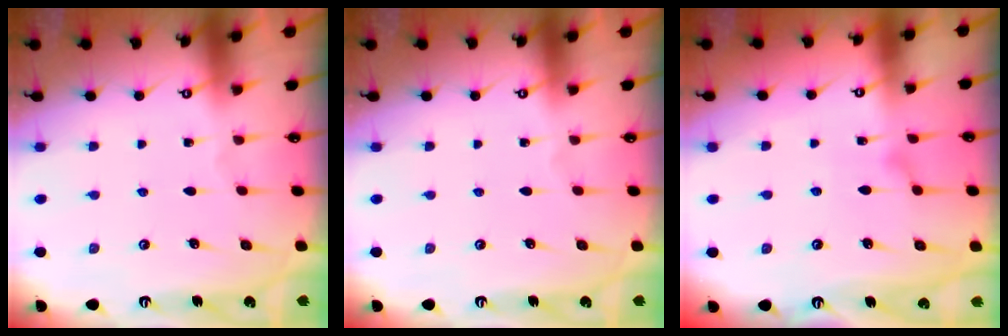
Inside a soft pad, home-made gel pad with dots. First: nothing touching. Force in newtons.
{"total": 0.0}
{"total": 3.6, "press": 3.5, "slide": 0.4}